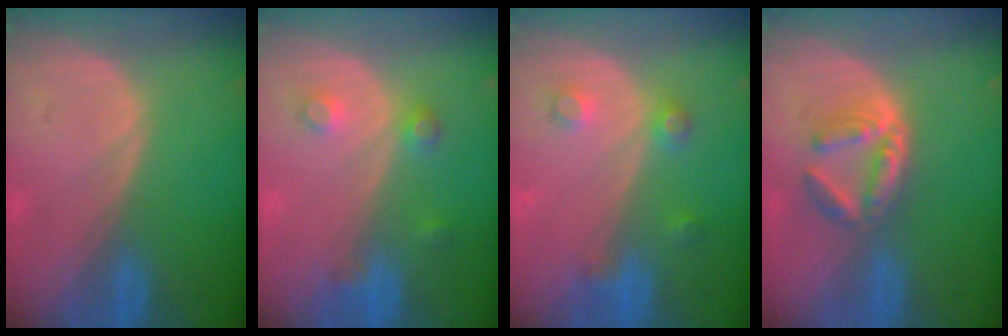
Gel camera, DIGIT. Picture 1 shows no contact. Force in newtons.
{"total": 3.2, "press": 3.1, "slide": 0.8}
{"total": 3.7, "press": 3.4, "slide": 1.5}
{"total": 5.3, "press": 5.0, "slide": 2.0}